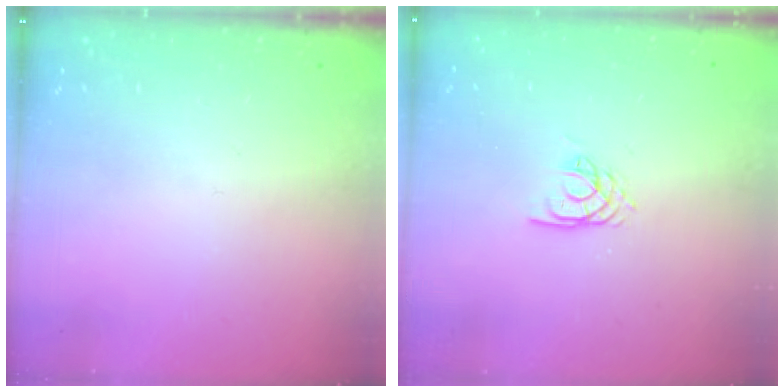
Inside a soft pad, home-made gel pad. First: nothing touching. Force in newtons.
{"total": 2.7, "press": 2.7, "slide": 0.1}